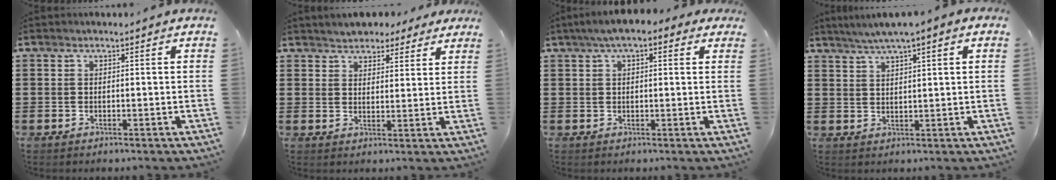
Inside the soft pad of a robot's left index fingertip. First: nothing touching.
{"total": 3.9, "force": [3.6, 1.5, 0.0], "torque": [-0.017, -0.003, 0.067]}
{"total": 3.7, "force": [2.2, 1.6, 2.5], "torque": [-0.056, 0.007, 0.037]}
{"total": 2.9, "force": [2.0, 0.0, 2.0], "torque": [-0.042, -0.001, 0.036]}